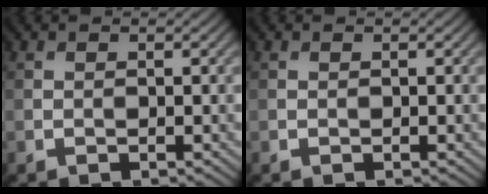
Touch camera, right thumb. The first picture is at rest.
{"total": 0.0}